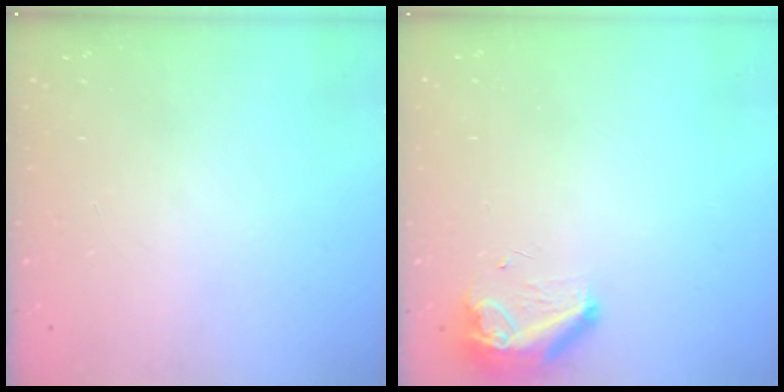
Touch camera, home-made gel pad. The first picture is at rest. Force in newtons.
{"total": 14.6, "press": 9.9, "slide": 10.7}